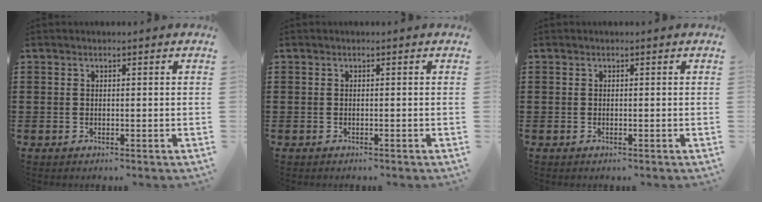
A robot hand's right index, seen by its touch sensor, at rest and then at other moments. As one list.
[{"total": 0.0}, {"total": 0.0}]